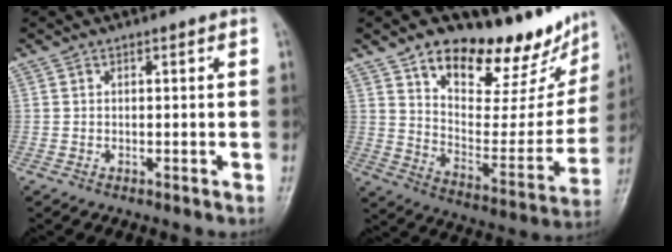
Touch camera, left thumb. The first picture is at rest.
{"total": 22.8, "force": [16.5, 9.4, 12.7], "torque": [-0.124, -0.089, 0.252]}